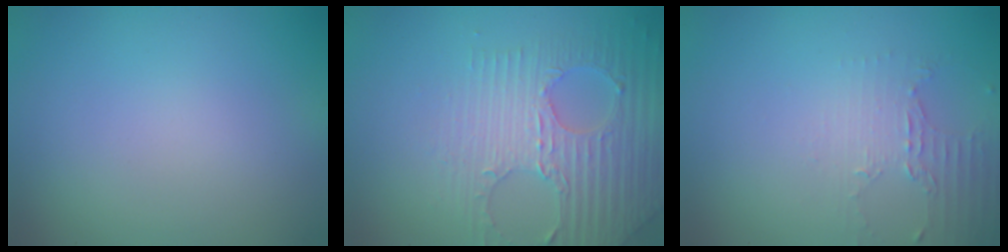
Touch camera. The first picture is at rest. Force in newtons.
{"total": 3.9, "press": 3.7, "slide": 0.9}
{"total": 2.0, "press": 1.5, "slide": 1.4}